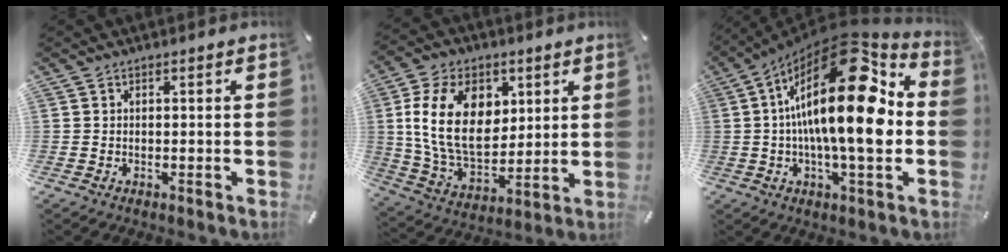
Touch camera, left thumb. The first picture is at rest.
{"total": 17.8, "force": [4.7, 12.4, 11.9], "torque": [-0.239, 0.007, 0.085]}
{"total": 26.5, "force": [3.0, 10.0, 24.4], "torque": [-0.415, -0.030, 0.041]}